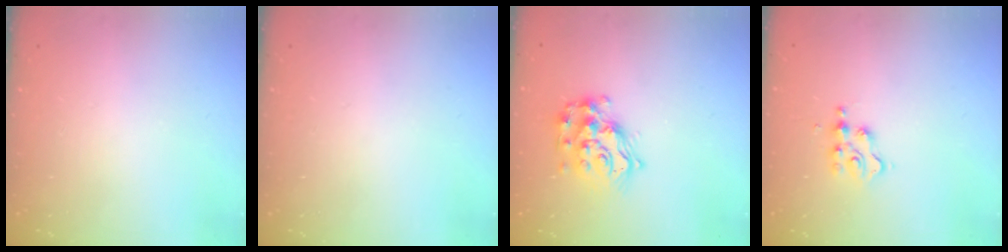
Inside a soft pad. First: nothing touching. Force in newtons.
{"total": 0.0}
{"total": 12.9, "press": 12.8, "slide": 1.0}
{"total": 3.3, "press": 3.3, "slide": 0.2}